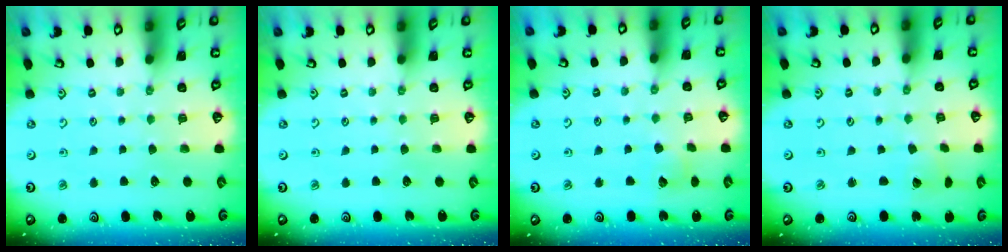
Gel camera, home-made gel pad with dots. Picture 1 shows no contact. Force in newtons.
{"total": 0.0}
{"total": 2.9, "press": 2.9, "slide": 0.3}
{"total": 2.3, "press": 2.3, "slide": 0.1}